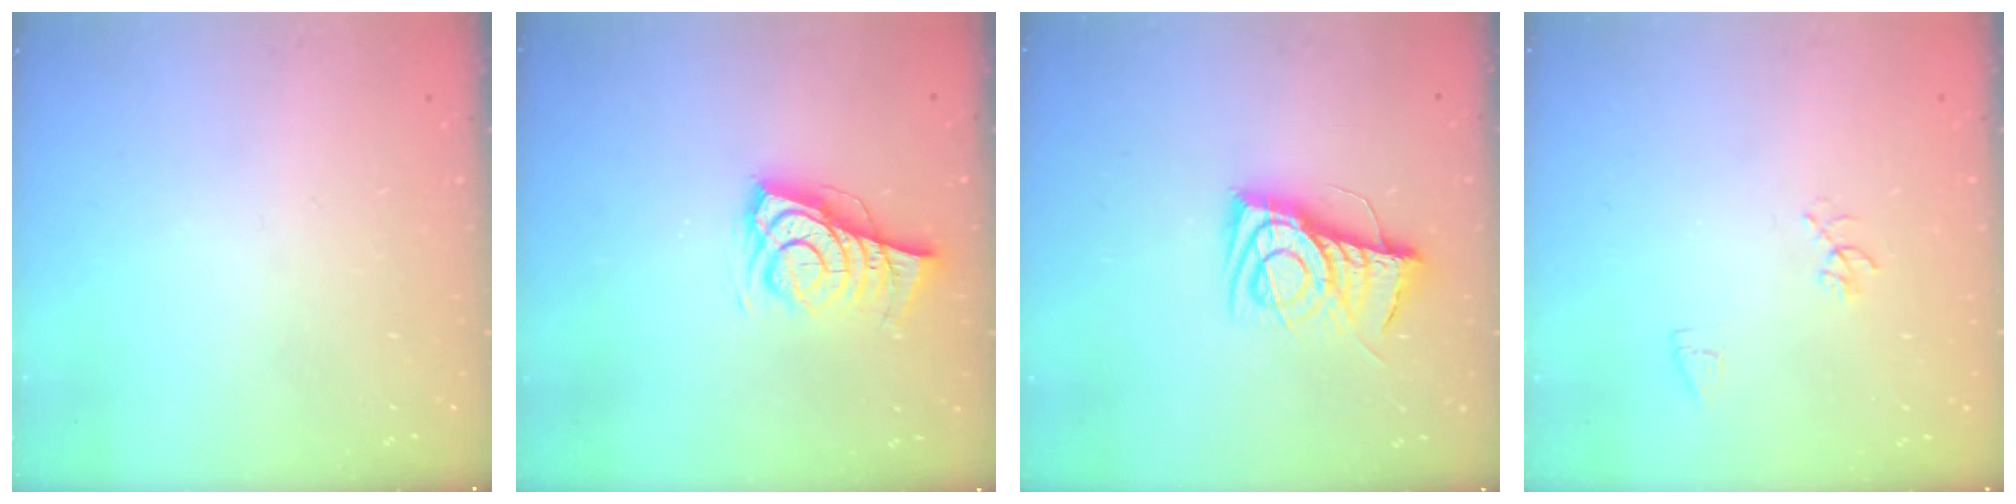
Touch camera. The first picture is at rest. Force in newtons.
{"total": 9.0, "press": 8.3, "slide": 3.2}
{"total": 14.2, "press": 14.2, "slide": 0.3}
{"total": 3.9, "press": 3.7, "slide": 1.2}